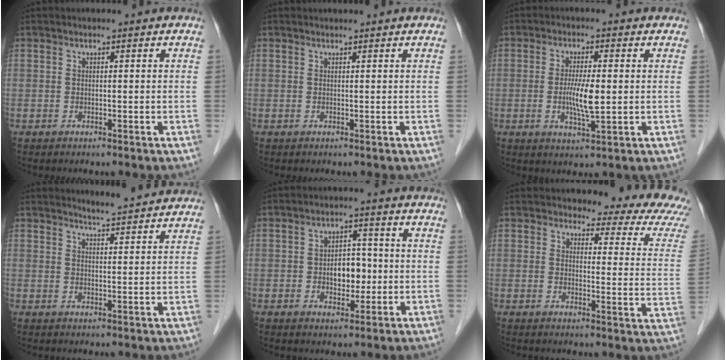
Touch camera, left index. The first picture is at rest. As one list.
[{"total": 1.7, "force": [1.6, 0.2, 0.3], "torque": [-0.002, 0.013, 0.022]}, {"total": 5.5, "force": [-0.4, 1.0, 5.4], "torque": [-0.101, -0.009, -0.007]}, {"total": 6.6, "force": [6.4, 0.0, 1.7], "torque": [-0.035, 0.004, 0.082]}, {"total": 5.3, "force": [-0.7, 3.4, 4.0], "torque": [-0.059, 0.009, -0.009]}, {"total": 13.2, "force": [12.2, 1.8, 4.7], "torque": [-0.035, -0.070, 0.113]}]